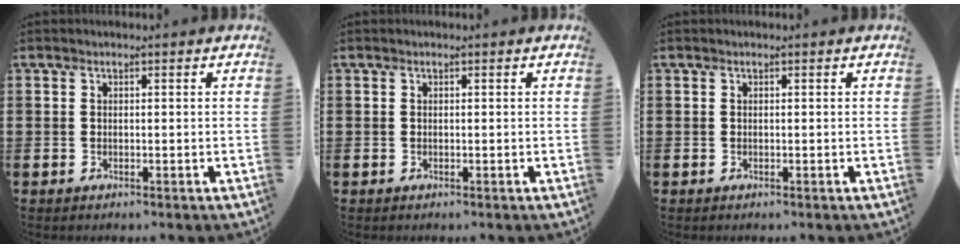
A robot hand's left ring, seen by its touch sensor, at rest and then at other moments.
{"total": 0.0}
{"total": 0.0}